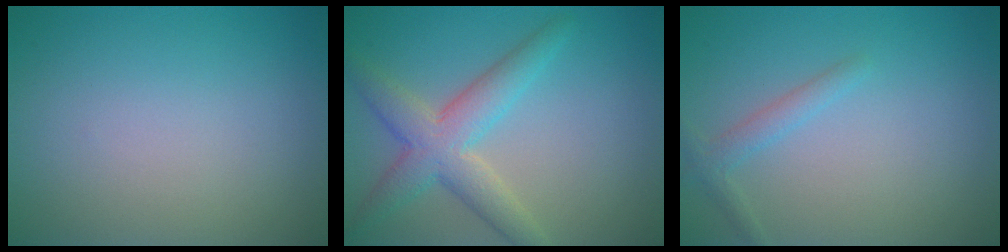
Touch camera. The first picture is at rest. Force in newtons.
{"total": 5.0, "press": 5.0, "slide": 0.2}
{"total": 1.6, "press": 1.6, "slide": 0.1}